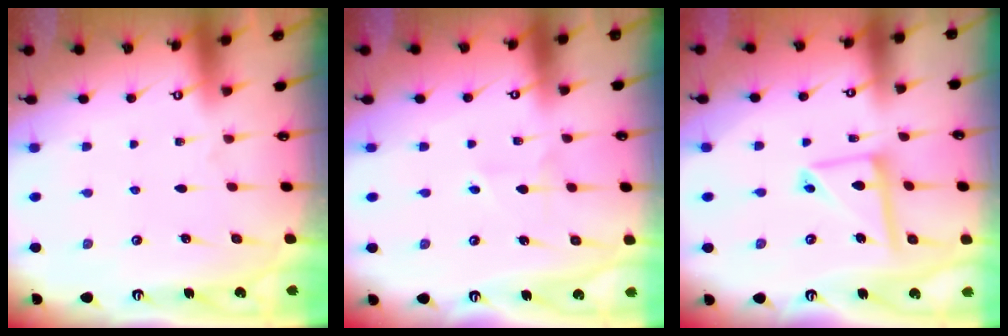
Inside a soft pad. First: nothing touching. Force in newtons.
{"total": 2.3, "press": 2.3, "slide": 0.4}
{"total": 11.6, "press": 11.6, "slide": 0.9}